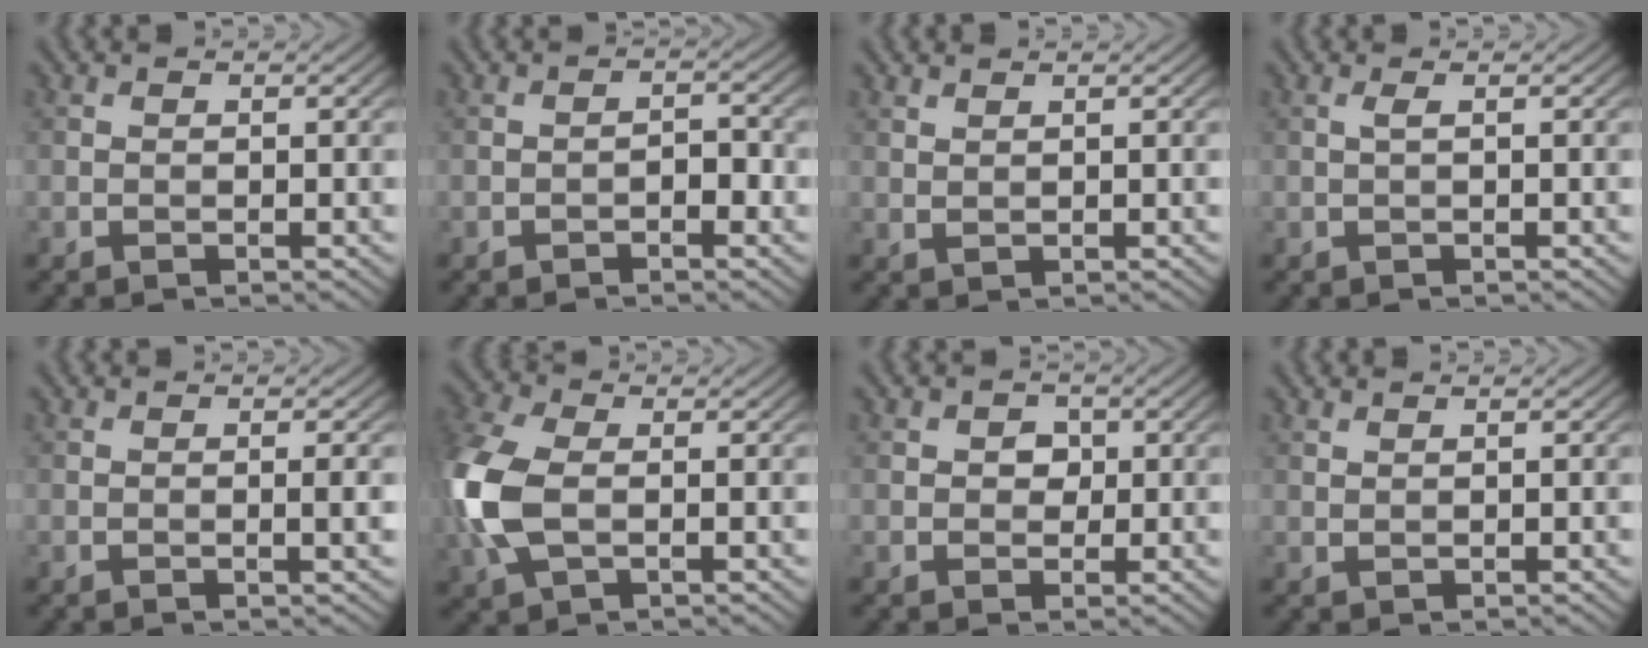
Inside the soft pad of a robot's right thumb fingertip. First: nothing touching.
{"total": 2.1, "force": [-1.1, 1.0, 1.5], "torque": [-0.019, 0.007, -0.021]}
{"total": 1.0, "force": [0.9, 0.1, 0.4], "torque": [-0.016, 0.001, 0.021]}
{"total": 0.8, "force": [0.2, 0.0, 0.8], "torque": [-0.019, 0.005, 0.001]}
{"total": 1.2, "force": [0.0, 0.0, 1.2], "torque": [-0.028, 0.001, -0.002]}
{"total": 10.0, "force": [-0.5, 6.3, 7.8], "torque": [-0.242, 0.000, -0.012]}
{"total": 2.1, "force": [0.3, 1.8, 1.0], "torque": [-0.019, -0.002, -0.001]}
{"total": 0.6, "force": [0.6, 0.0, 0.2], "torque": [-0.008, 0.001, 0.013]}